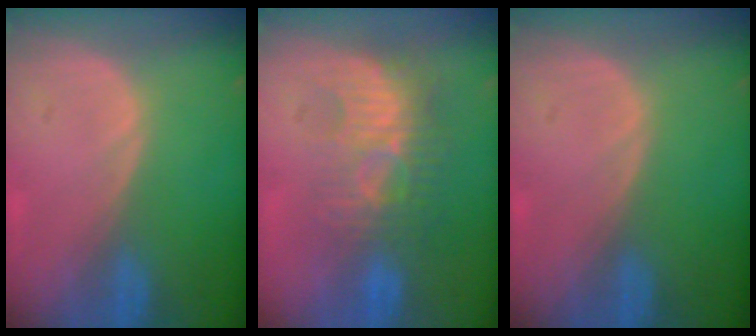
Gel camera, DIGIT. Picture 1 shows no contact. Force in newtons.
{"total": 9.1, "press": 8.2, "slide": 3.9}
{"total": 0.0}